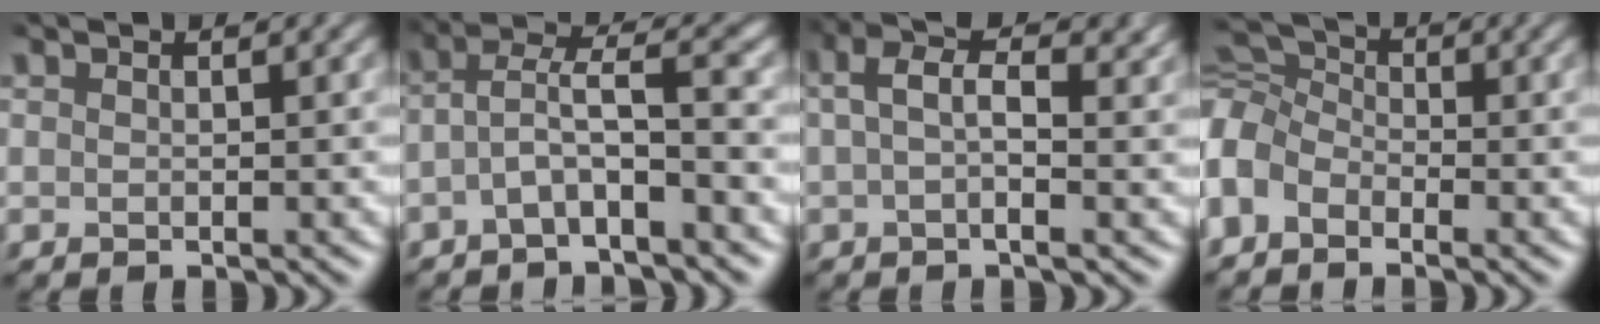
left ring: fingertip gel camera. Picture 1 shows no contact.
{"total": 3.2, "force": [-1.5, 0.4, 2.8], "torque": [-0.055, 0.014, -0.040]}
{"total": 4.1, "force": [0.8, 1.5, 3.8], "torque": [-0.068, 0.008, 0.008]}
{"total": 4.8, "force": [-2.0, 3.4, 2.8], "torque": [-0.062, 0.011, -0.061]}